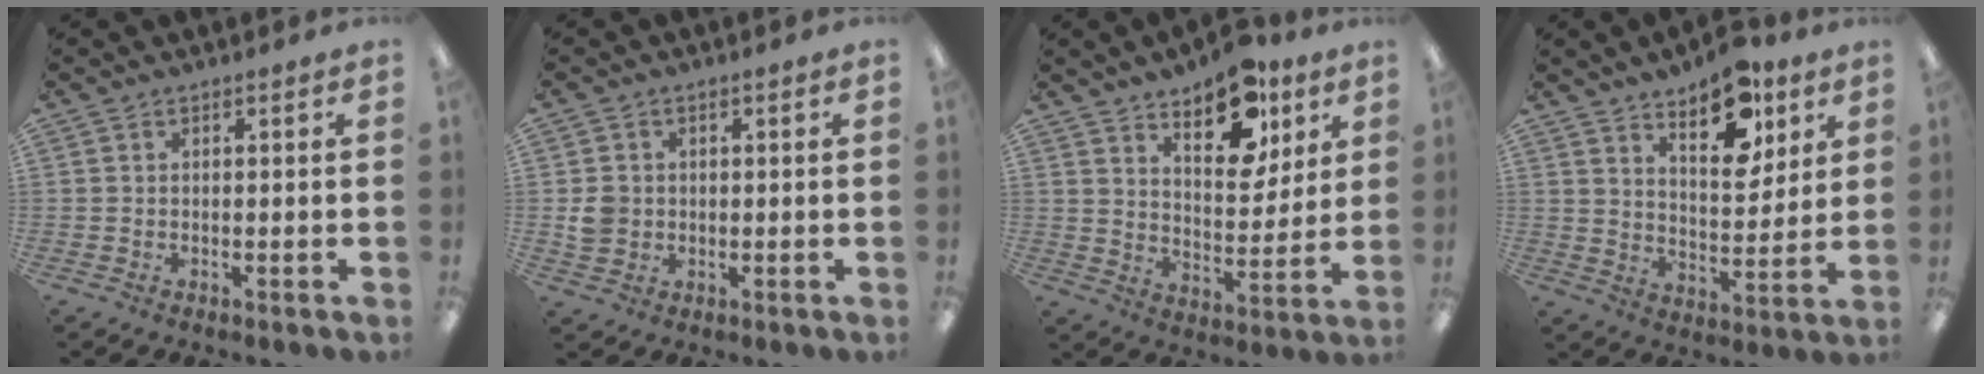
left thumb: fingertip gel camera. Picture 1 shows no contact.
{"total": 4.4, "force": [0.1, 4.1, 1.5], "torque": [-0.015, 0.005, 0.001]}
{"total": 14.6, "force": [9.9, 7.2, 8.1], "torque": [-0.104, -0.050, 0.170]}
{"total": 13.6, "force": [9.1, 6.4, 7.9], "torque": [-0.103, -0.046, 0.155]}